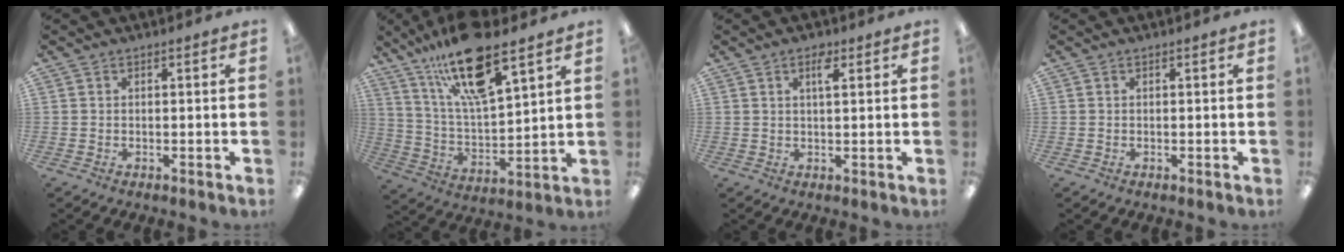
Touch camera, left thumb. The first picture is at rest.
{"total": 18.8, "force": [12.9, 5.4, 12.6], "torque": [-0.226, -0.063, 0.217]}
{"total": 3.5, "force": [1.9, 1.2, 2.6], "torque": [-0.042, -0.001, 0.029]}
{"total": 0.0}